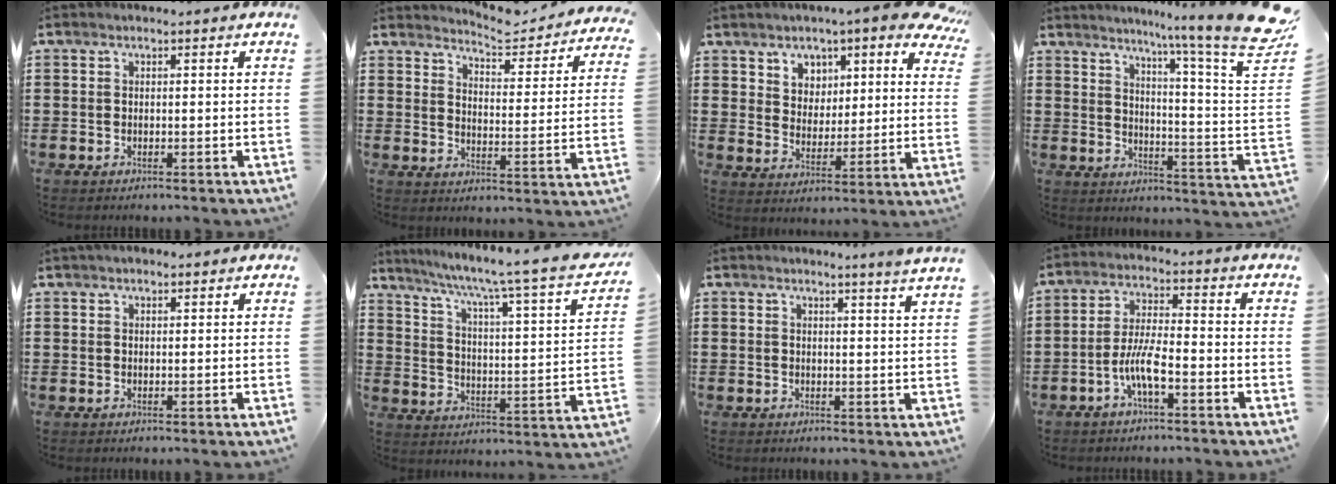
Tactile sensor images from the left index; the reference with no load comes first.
{"total": 4.9, "force": [4.8, 0.1, 1.0], "torque": [-0.030, -0.046, 0.075]}
{"total": 4.9, "force": [3.9, 2.6, 1.6], "torque": [-0.049, -0.024, 0.061]}
{"total": 10.3, "force": [8.1, -1.9, 6.2], "torque": [-0.117, -0.070, 0.123]}
{"total": 1.4, "force": [1.3, 0.4, 0.4], "torque": [-0.010, 0.003, 0.024]}
{"total": 6.2, "force": [4.7, -0.5, 4.1], "torque": [-0.097, -0.048, 0.067]}
{"total": 2.8, "force": [2.4, -1.2, 0.8], "torque": [-0.021, -0.016, 0.043]}
{"total": 6.3, "force": [-2.9, 1.3, 5.4], "torque": [-0.126, -0.008, -0.061]}